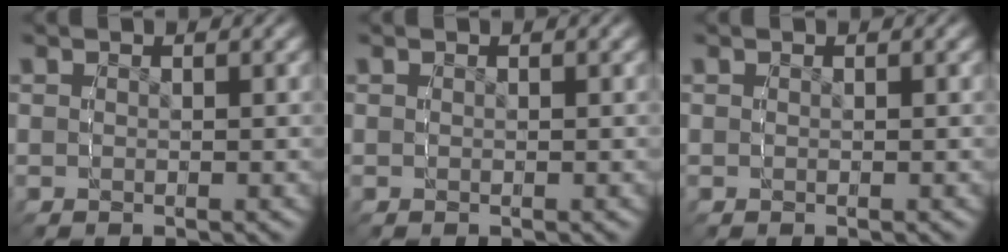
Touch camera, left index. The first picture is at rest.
{"total": 0.0}
{"total": 0.0}